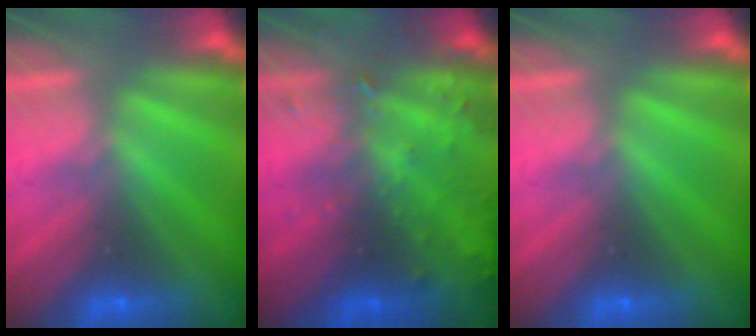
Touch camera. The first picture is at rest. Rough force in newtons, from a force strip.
{"total": 7.7}
{"total": 0.0}